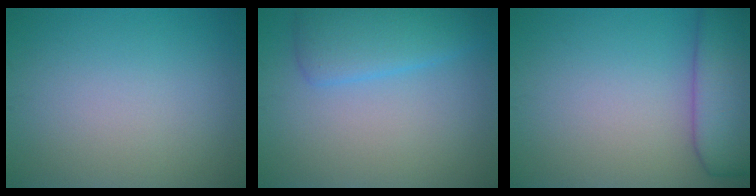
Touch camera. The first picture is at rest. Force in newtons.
{"total": 4.0, "press": 4.0, "slide": 0.3}
{"total": 7.7, "press": 7.7, "slide": 0.7}